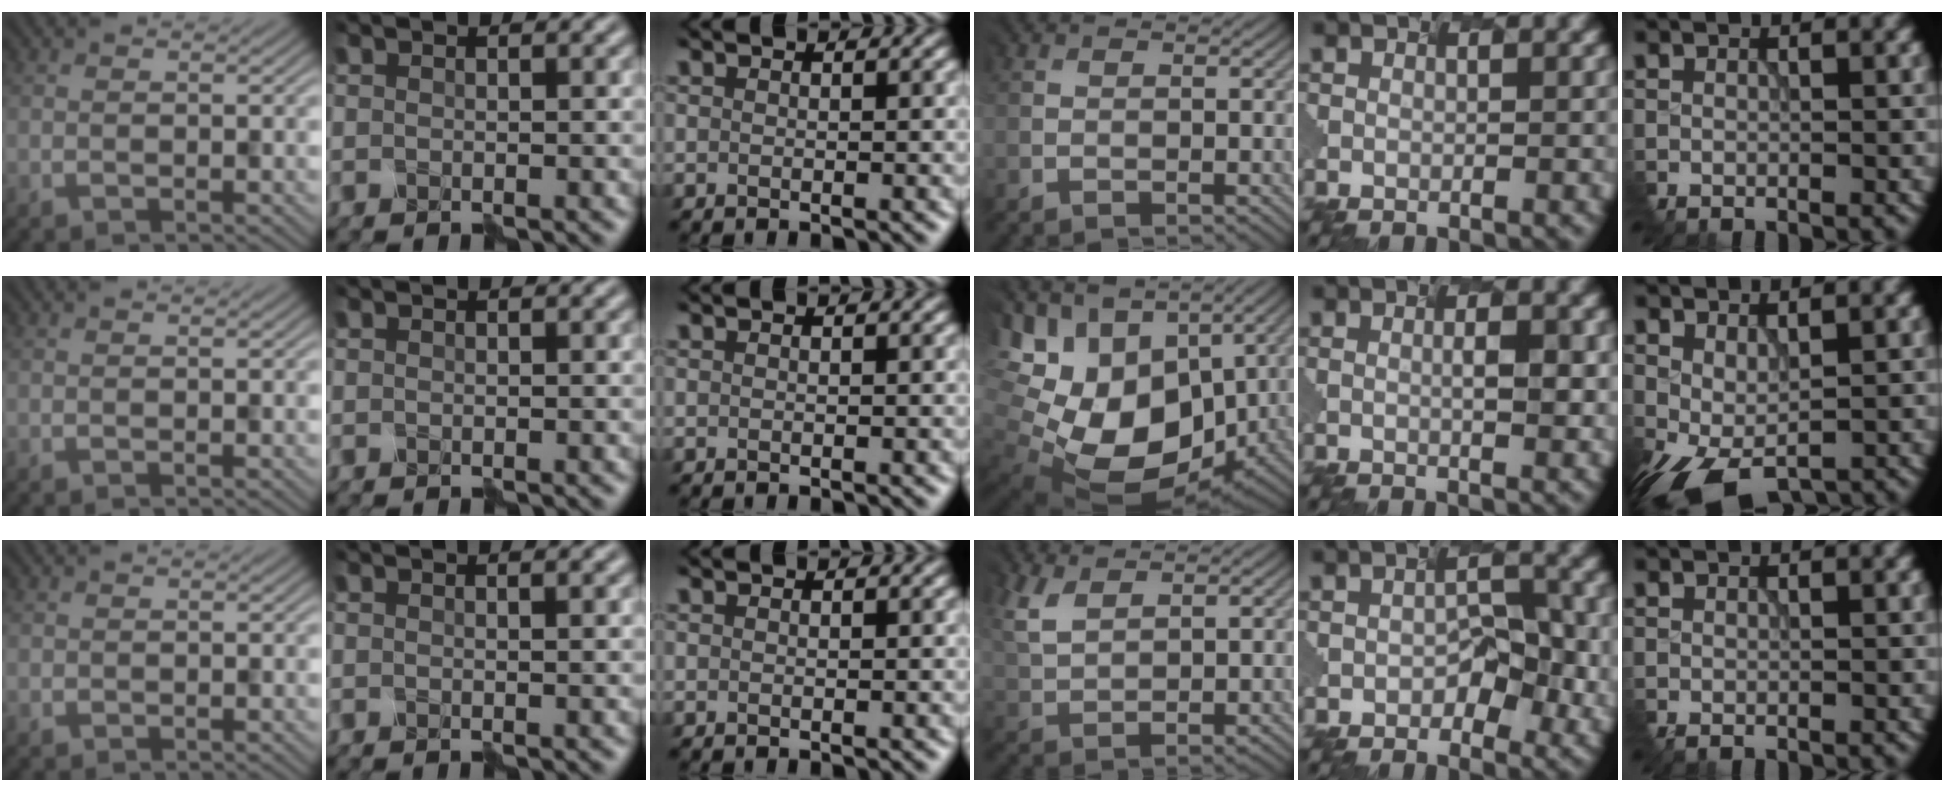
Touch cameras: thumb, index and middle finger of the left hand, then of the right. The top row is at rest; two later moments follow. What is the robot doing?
{"motion": "disassemble", "object": "velcro strap"}